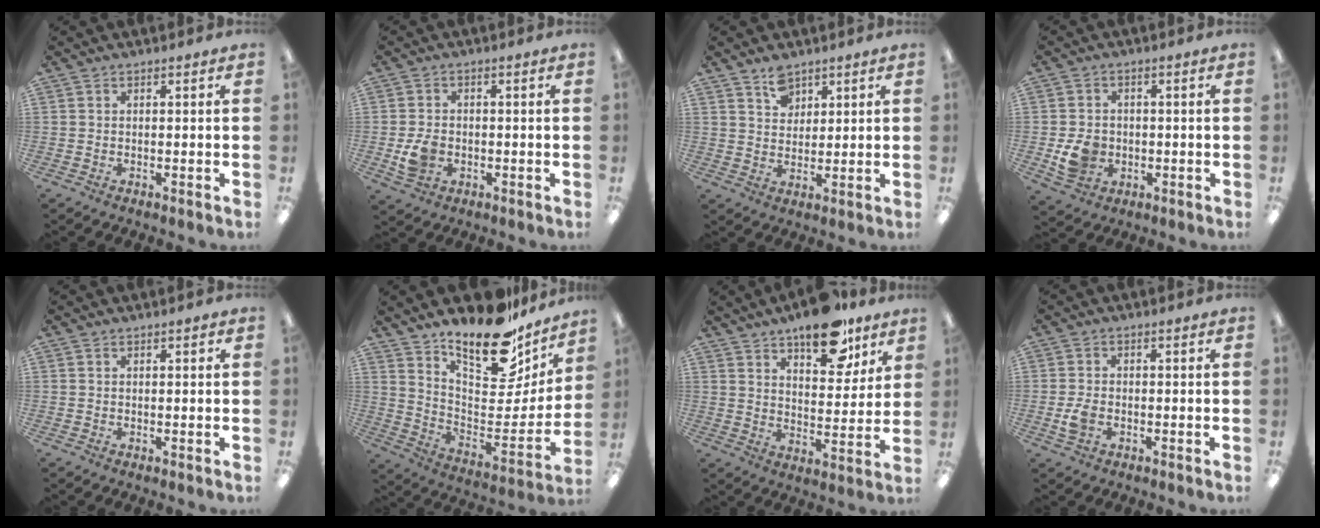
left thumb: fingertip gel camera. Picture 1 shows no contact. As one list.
[{"total": 5.3, "force": [-1.0, 4.1, 3.2], "torque": [-0.050, -0.002, -0.020]}, {"total": 5.8, "force": [4.2, 3.6, 1.8], "torque": [-0.016, -0.019, 0.075]}, {"total": 6.7, "force": [-1.1, 5.8, 3.1], "torque": [-0.044, 0.005, -0.018]}, {"total": 0.6, "force": [0.5, 0.2, 0.3], "torque": [-0.006, 0.001, 0.008]}, {"total": 20.8, "force": [17.3, 7.3, 8.9], "torque": [-0.106, -0.141, 0.292]}, {"total": 15.4, "force": [11.2, 6.6, 8.2], "torque": [-0.104, -0.064, 0.191]}, {"total": 3.6, "force": [-0.8, 2.3, 2.6], "torque": [-0.057, 0.000, -0.014]}]